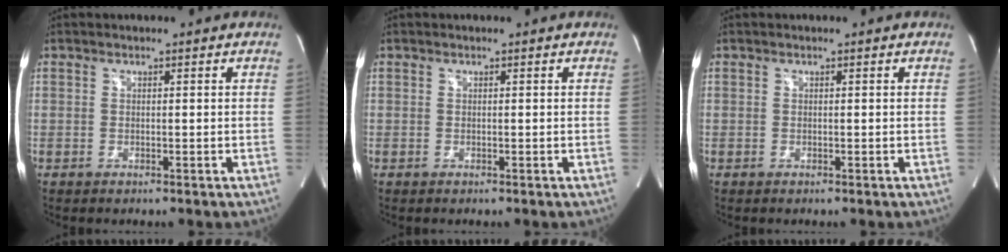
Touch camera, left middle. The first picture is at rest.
{"total": 0.0}
{"total": 0.0}